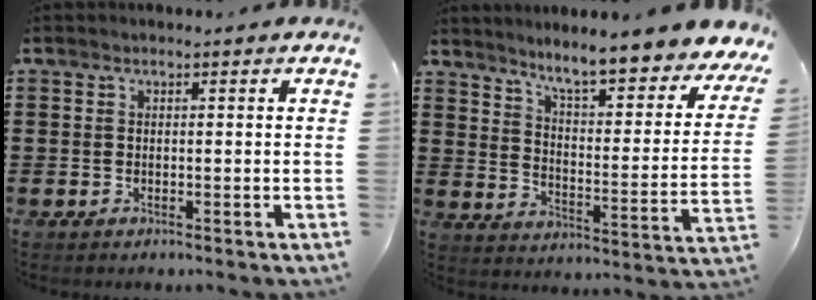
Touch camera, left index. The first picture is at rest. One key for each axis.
{"total": 7.2, "fx": 6.3, "fy": -0.5, "fz": 3.5, "tx": -0.087, "ty": -0.055, "tz": 0.100}